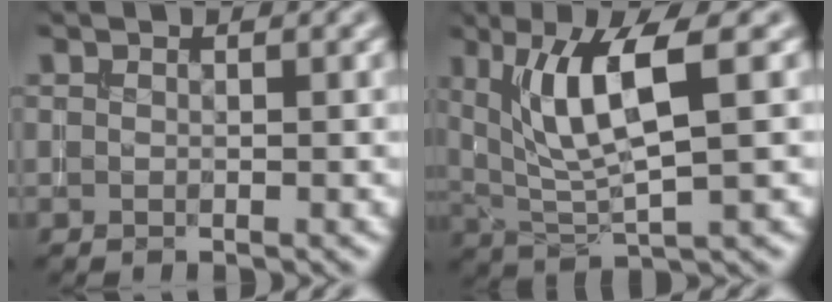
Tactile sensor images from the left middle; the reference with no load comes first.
{"total": 7.2, "force": [2.3, 1.8, 6.6], "torque": [-0.124, -0.003, 0.046]}